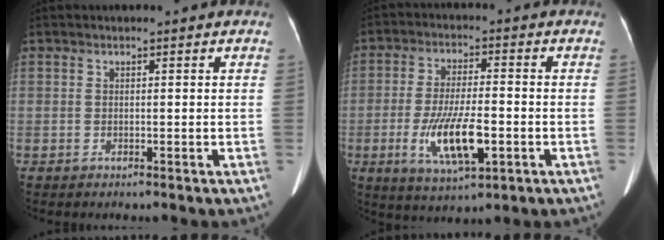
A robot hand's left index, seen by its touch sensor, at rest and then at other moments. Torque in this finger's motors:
{"motor_torque": [1.50, 0.46, 0.36, 0.21]}